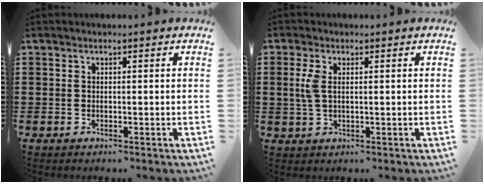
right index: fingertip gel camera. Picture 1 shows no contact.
{"total": 3.1, "force": [0.6, 1.3, 2.7], "torque": [-0.064, 0.005, 0.006]}